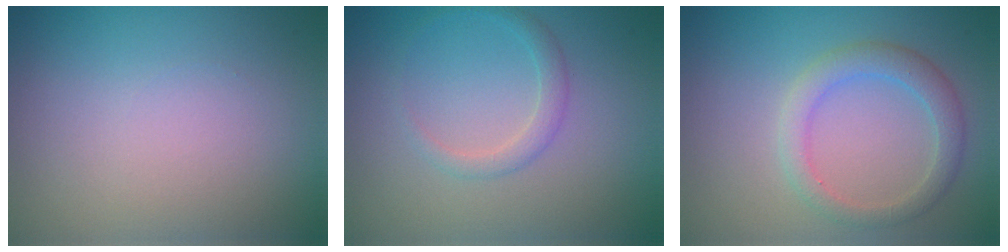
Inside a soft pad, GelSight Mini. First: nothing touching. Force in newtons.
{"total": 1.4, "press": 1.4, "slide": 0.0}
{"total": 2.8, "press": 2.8, "slide": 0.2}